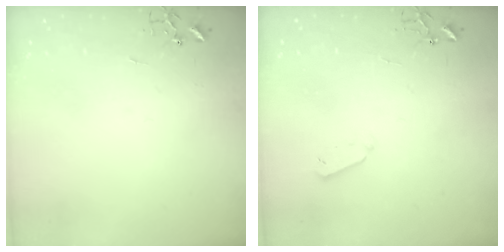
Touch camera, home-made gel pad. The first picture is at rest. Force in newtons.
{"total": 3.3, "press": 3.2, "slide": 0.7}